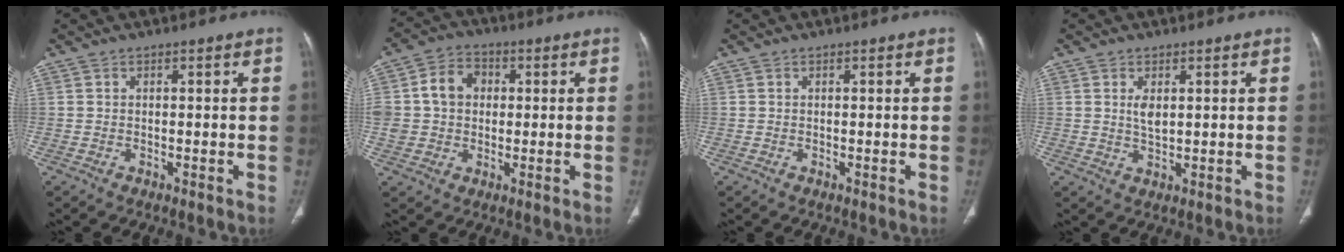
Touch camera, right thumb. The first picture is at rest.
{"total": 10.0, "force": [1.1, 8.2, 5.6], "torque": [-0.082, 0.019, 0.015]}
{"total": 0.0}
{"total": 3.0, "force": [0.9, 1.5, 2.5], "torque": [-0.041, -0.008, 0.018]}